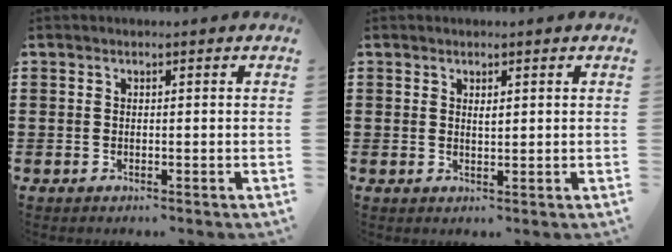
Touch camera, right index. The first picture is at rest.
{"total": 1.0, "force": [0.5, 0.3, 0.8], "torque": [-0.017, 0.002, 0.008]}